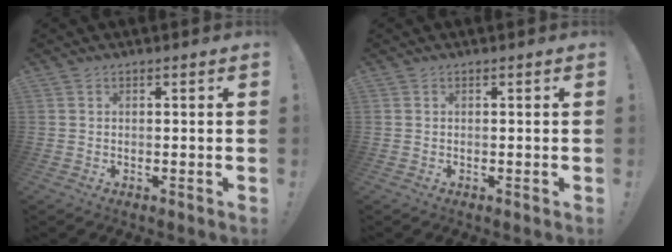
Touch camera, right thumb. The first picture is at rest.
{"total": 0.0}